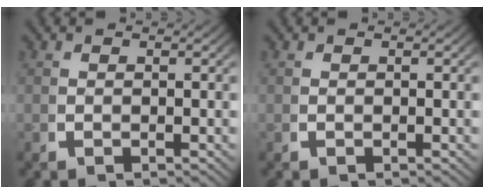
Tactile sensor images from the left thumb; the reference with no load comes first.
{"total": 0.0}